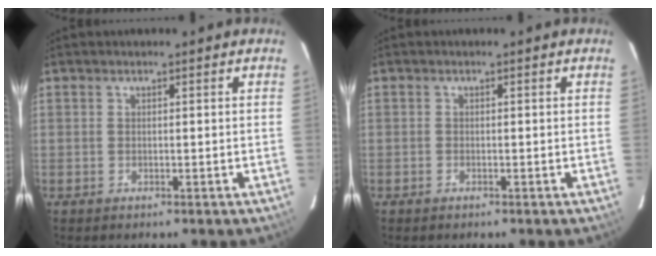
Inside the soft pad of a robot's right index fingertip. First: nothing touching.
{"total": 0.6, "force": [-0.5, 0.3, 0.1], "torque": [-0.002, 0.001, -0.010]}